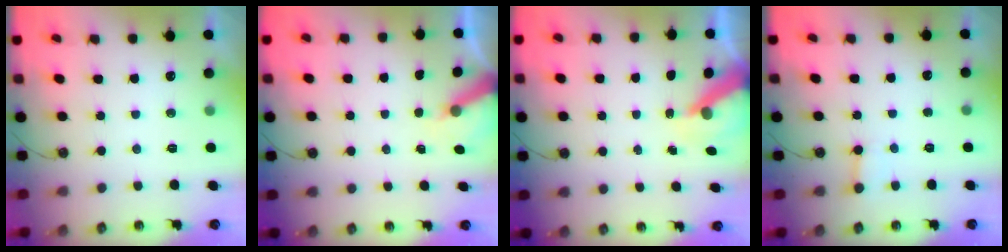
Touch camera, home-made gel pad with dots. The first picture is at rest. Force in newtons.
{"total": 6.1, "press": 6.1, "slide": 0.2}
{"total": 7.7, "press": 7.7, "slide": 0.9}
{"total": 2.4, "press": 2.4, "slide": 0.4}